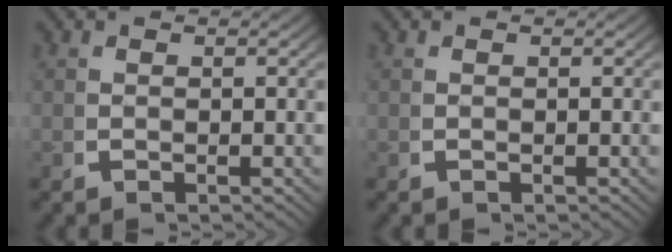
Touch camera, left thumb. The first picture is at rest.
{"total": 0.0}